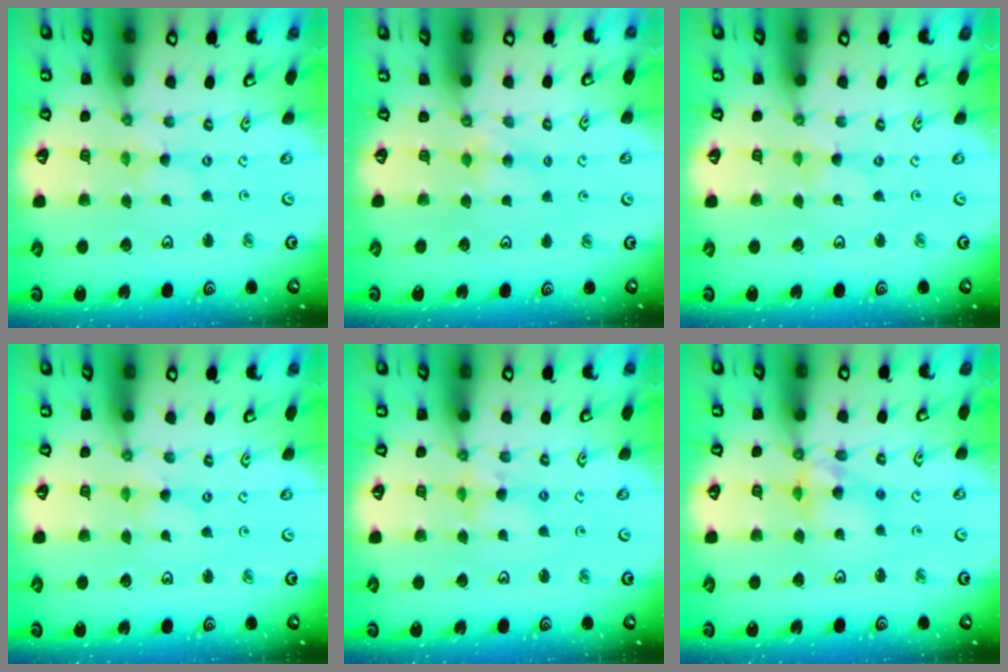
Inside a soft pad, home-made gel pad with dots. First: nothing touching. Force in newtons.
{"total": 4.0, "press": 3.9, "slide": 0.6}
{"total": 0.0}
{"total": 0.0}
{"total": 5.2, "press": 5.2, "slide": 0.4}
{"total": 10.2, "press": 10.2, "slide": 1.2}